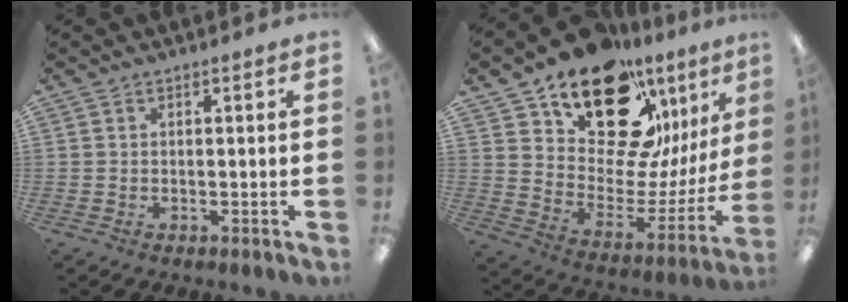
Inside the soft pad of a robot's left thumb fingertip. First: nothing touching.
{"total": 21.6, "force": [16.0, 10.1, 10.4], "torque": [-0.159, -0.121, 0.282]}